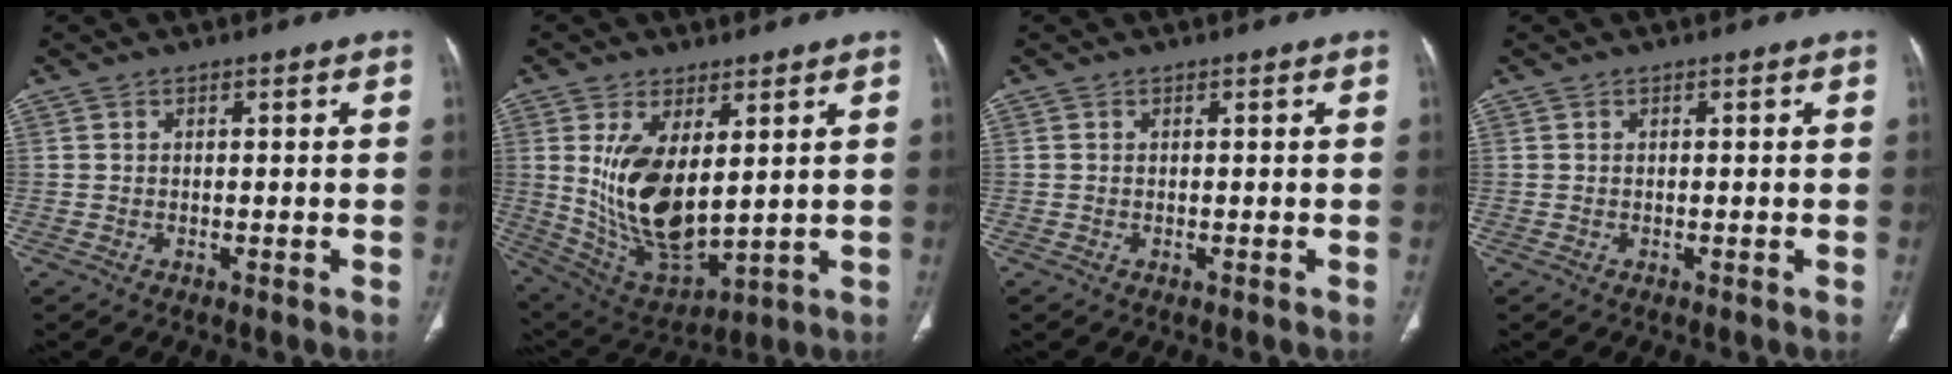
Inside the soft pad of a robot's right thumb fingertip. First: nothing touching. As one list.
[{"total": 15.4, "force": [3.0, 7.5, 13.1], "torque": [-0.239, -0.026, 0.083]}, {"total": 0.0}, {"total": 0.0}]